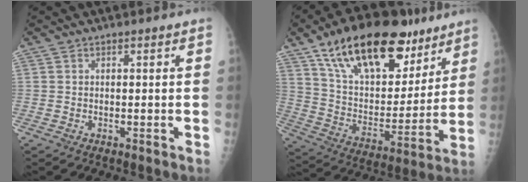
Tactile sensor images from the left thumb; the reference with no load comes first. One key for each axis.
{"total": 27.8, "fx": 17.1, "fy": 13.4, "fz": 17.5, "tx": -0.249, "ty": -0.034, "tz": 0.286}